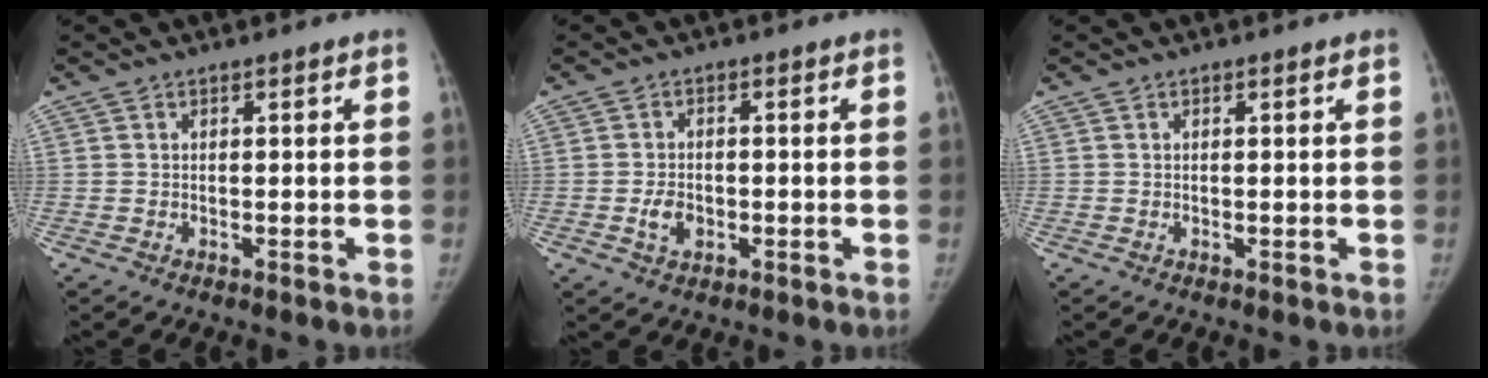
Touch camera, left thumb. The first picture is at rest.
{"total": 3.7, "force": [-1.0, 2.8, 2.3], "torque": [-0.035, 0.003, -0.015]}
{"total": 0.0}